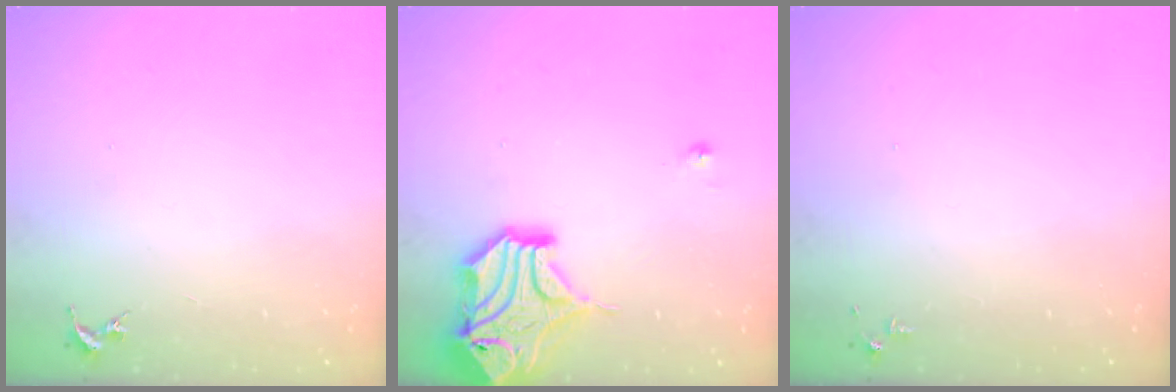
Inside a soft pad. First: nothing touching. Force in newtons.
{"total": 18.1, "press": 17.9, "slide": 2.5}
{"total": 2.8, "press": 2.8, "slide": 0.4}